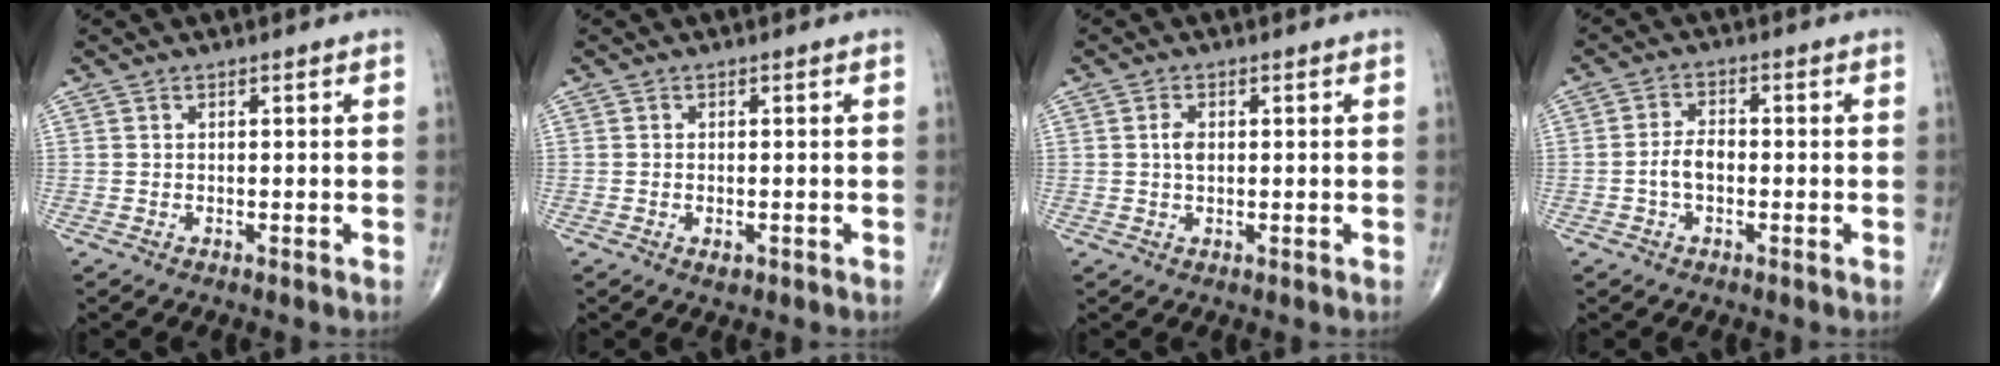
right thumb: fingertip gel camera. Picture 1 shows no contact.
{"total": 1.3, "force": [-0.6, 0.7, 1.0], "torque": [-0.015, 0.000, -0.006]}
{"total": 2.2, "force": [0.2, 1.3, 1.7], "torque": [-0.031, 0.001, 0.002]}
{"total": 3.9, "force": [-1.0, 2.4, 3.0], "torque": [-0.055, 0.016, -0.022]}